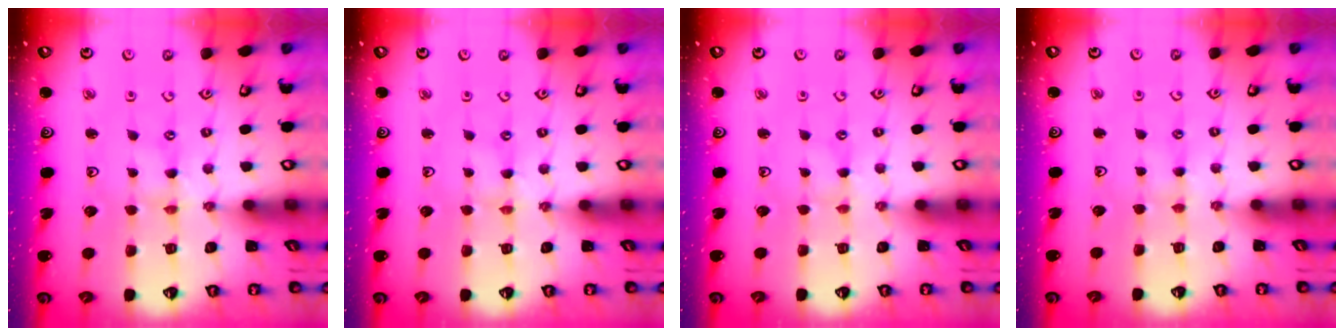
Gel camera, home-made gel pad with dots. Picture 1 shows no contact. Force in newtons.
{"total": 0.0}
{"total": 0.6, "press": 0.6, "slide": 0.2}
{"total": 2.1, "press": 2.1, "slide": 0.4}